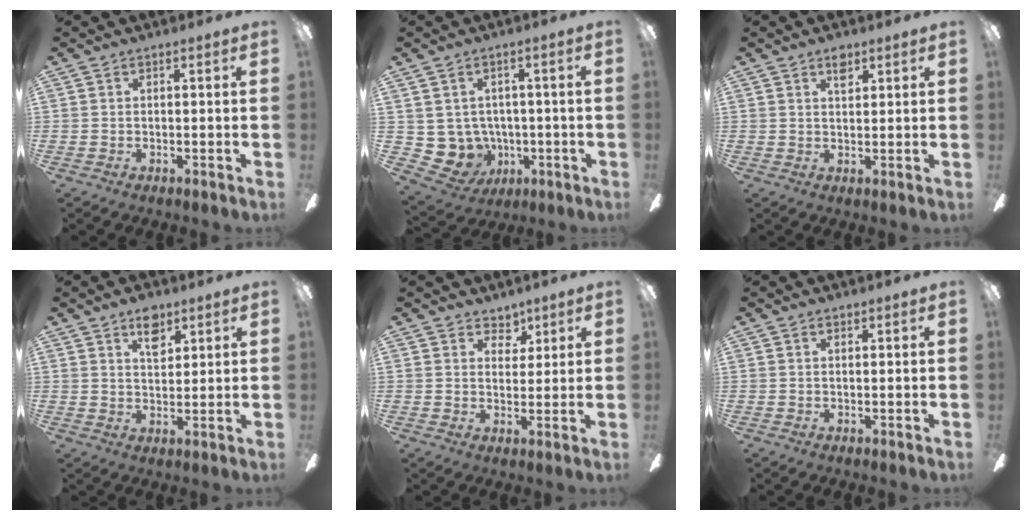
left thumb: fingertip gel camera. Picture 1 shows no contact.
{"total": 6.1, "force": [0.4, 6.0, 1.0], "torque": [-0.070, -0.014, 0.015]}
{"total": 3.3, "force": [2.2, 1.7, 1.8], "torque": [-0.015, -0.006, 0.034]}
{"total": 6.7, "force": [4.2, 3.6, 3.7], "torque": [-0.044, -0.012, 0.069]}
{"total": 4.8, "force": [3.5, 3.1, 1.1], "torque": [-0.003, -0.018, 0.059]}
{"total": 0.0}